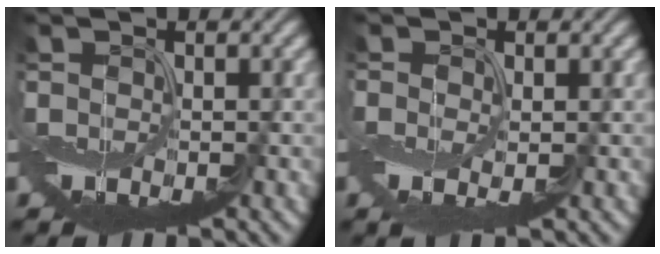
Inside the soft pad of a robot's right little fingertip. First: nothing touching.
{"total": 1.7, "force": [-0.3, 0.9, 1.4], "torque": [-0.034, -0.005, -0.002]}